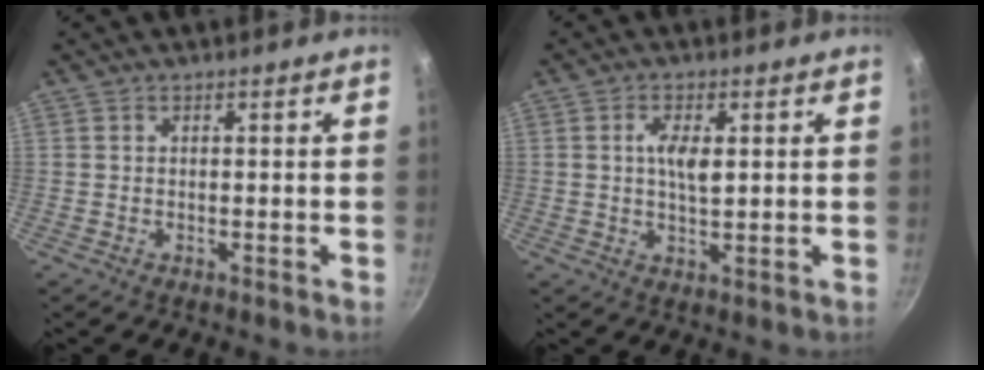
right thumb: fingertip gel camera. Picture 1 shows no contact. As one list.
[{"total": 4.8, "force": [1.0, 2.0, 4.3], "torque": [-0.075, -0.004, 0.018]}]